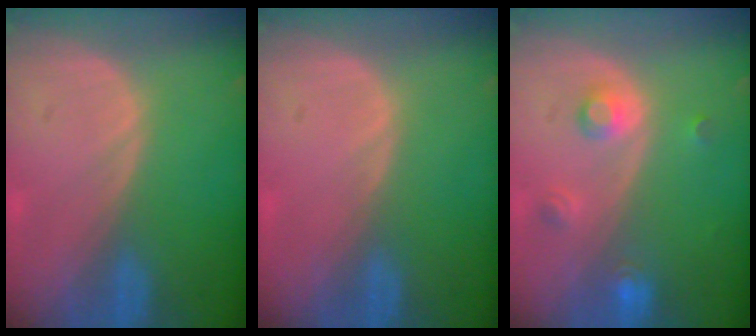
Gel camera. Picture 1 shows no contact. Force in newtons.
{"total": 0.0}
{"total": 3.5, "press": 3.2, "slide": 1.4}